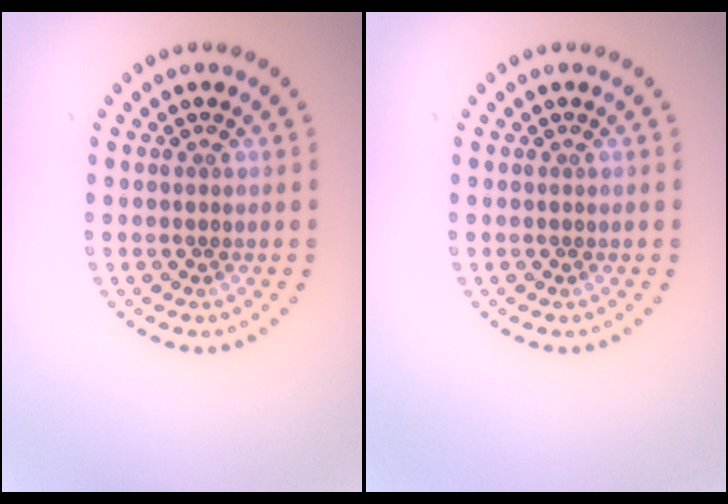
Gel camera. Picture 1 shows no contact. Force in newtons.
{"total": 0.0}